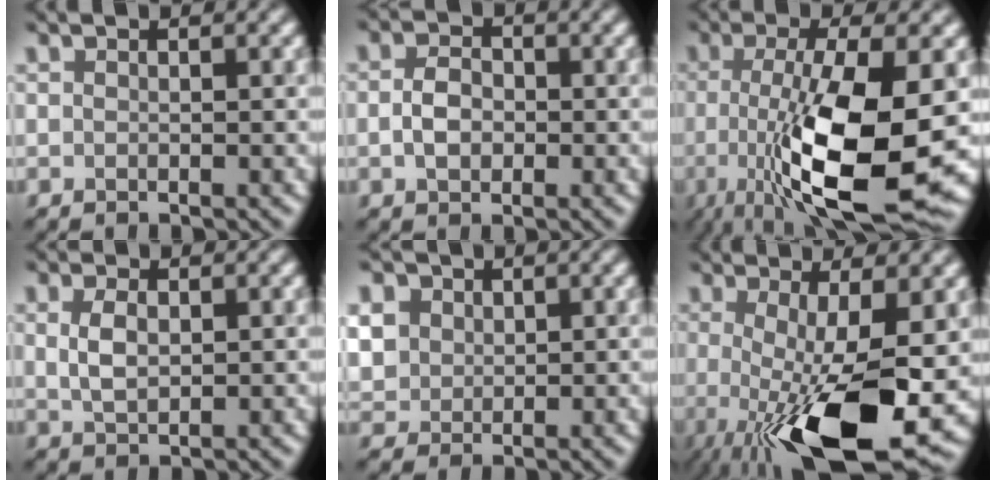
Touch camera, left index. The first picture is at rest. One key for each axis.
{"total": 1.8, "fx": -1.0, "fy": 1.3, "fz": 0.6, "tx": -0.023, "ty": 0.000, "tz": -0.010}
{"total": 12.0, "fx": -3.0, "fy": 3.3, "fz": 11.1, "tx": -0.187, "ty": -0.022, "tz": -0.038}
{"total": 1.2, "fx": -0.1, "fy": 0.9, "fz": 0.8, "tx": -0.029, "ty": 0.001, "tz": 0.013}
{"total": 2.9, "fx": 0.4, "fy": 2.9, "fz": 0.2, "tx": -0.038, "ty": 0.011, "tz": 0.027}
{"total": 12.6, "fx": -3.8, "fy": 3.7, "fz": 11.4, "tx": -0.183, "ty": -0.027, "tz": -0.044}